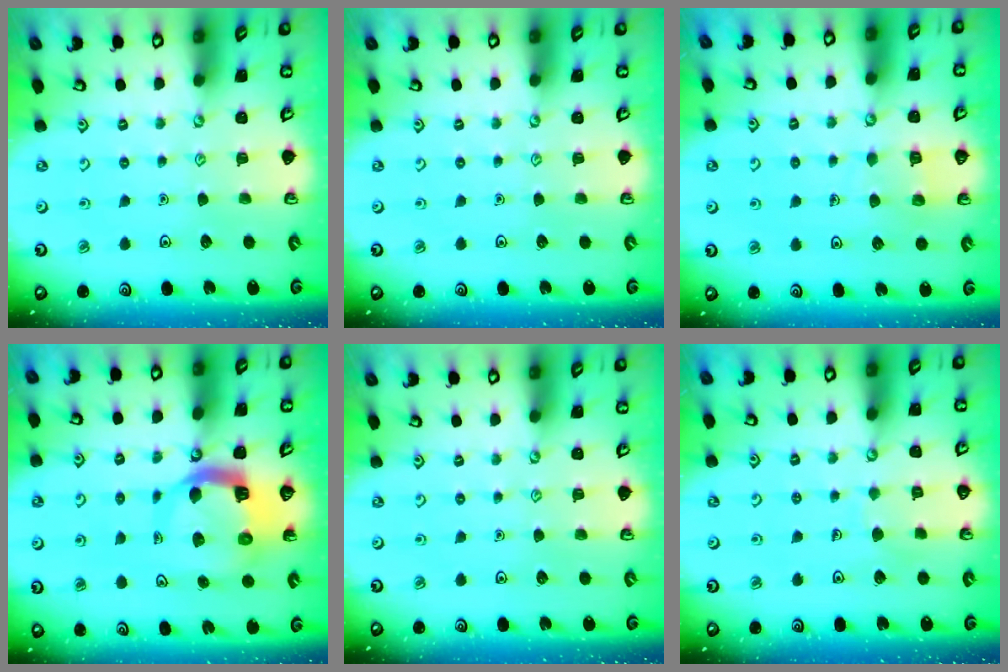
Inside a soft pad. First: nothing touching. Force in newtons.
{"total": 0.0}
{"total": 5.7, "press": 5.6, "slide": 0.4}
{"total": 10.4, "press": 10.4, "slide": 1.3}
{"total": 0.0}
{"total": 4.7, "press": 4.7, "slide": 0.1}